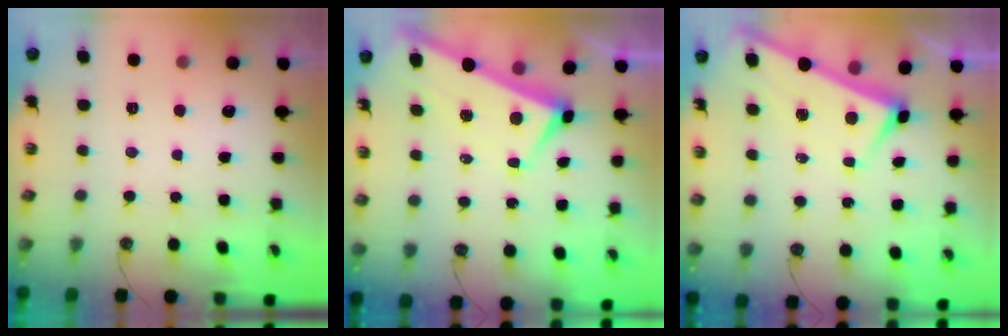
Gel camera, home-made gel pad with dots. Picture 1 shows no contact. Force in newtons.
{"total": 2.5, "press": 2.4, "slide": 0.9}
{"total": 3.2, "press": 3.2, "slide": 0.0}